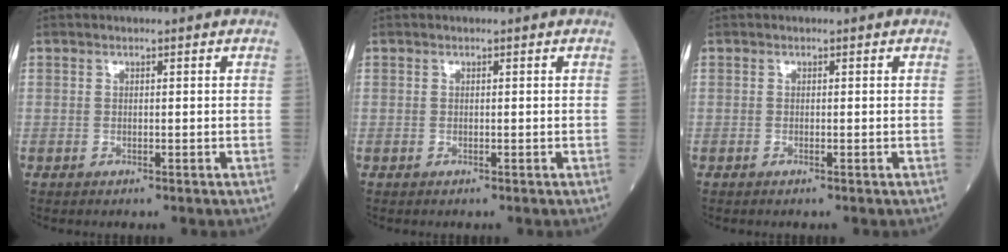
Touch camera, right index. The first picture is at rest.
{"total": 0.0}
{"total": 0.0}